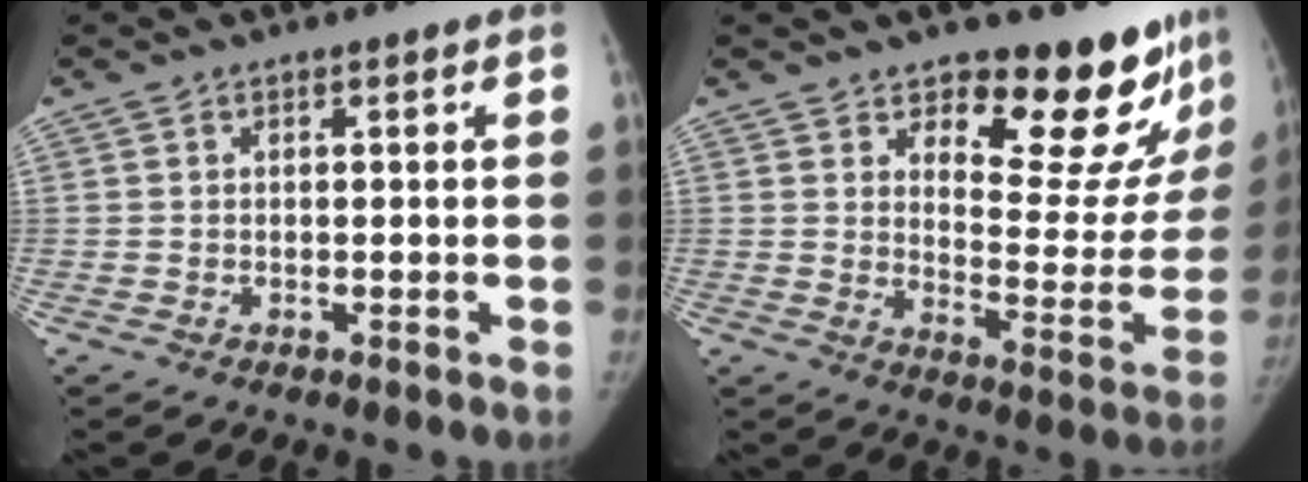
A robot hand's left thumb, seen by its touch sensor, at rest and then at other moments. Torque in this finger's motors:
{"motor_torque": [0.31, 0.37, 0.36, 0.21, 0.05]}